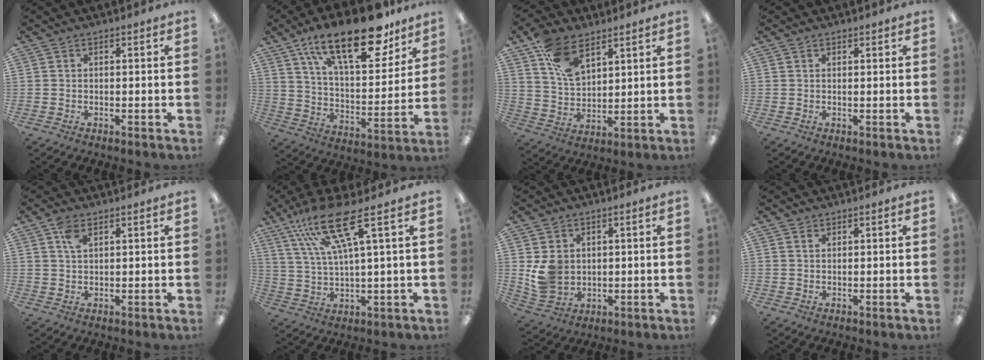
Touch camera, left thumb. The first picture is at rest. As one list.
[{"total": 23.5, "force": [15.4, 9.4, 15.1], "torque": [-0.230, -0.083, 0.258]}, {"total": 11.6, "force": [6.9, 6.6, 6.7], "torque": [-0.123, -0.018, 0.130]}, {"total": 0.8, "force": [0.6, 0.5, 0.1], "torque": [-0.001, 0.001, 0.011]}, {"total": 3.6, "force": [2.2, 1.8, 2.3], "torque": [-0.044, -0.002, 0.038]}, {"total": 14.1, "force": [7.7, 2.4, 11.5], "torque": [-0.232, -0.017, 0.129]}, {"total": 7.3, "force": [1.6, 6.4, 3.1], "torque": [-0.060, 0.007, 0.037]}, {"total": 1.1, "force": [0.8, 0.6, 0.3], "torque": [-0.007, 0.000, 0.016]}]